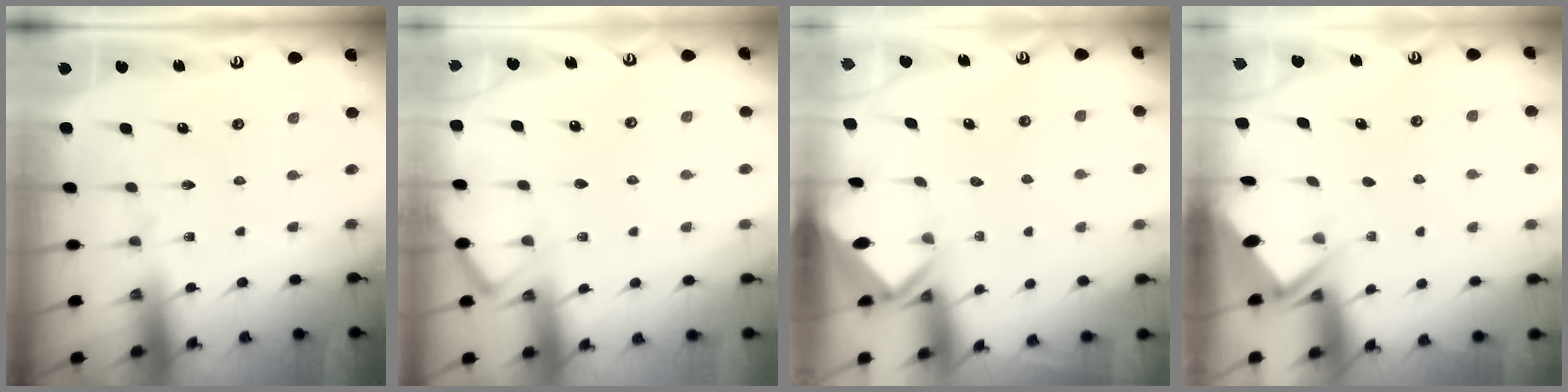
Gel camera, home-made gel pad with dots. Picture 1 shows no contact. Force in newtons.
{"total": 4.1, "press": 4.1, "slide": 0.6}
{"total": 2.8, "press": 2.8, "slide": 0.2}
{"total": 3.0, "press": 2.9, "slide": 0.4}